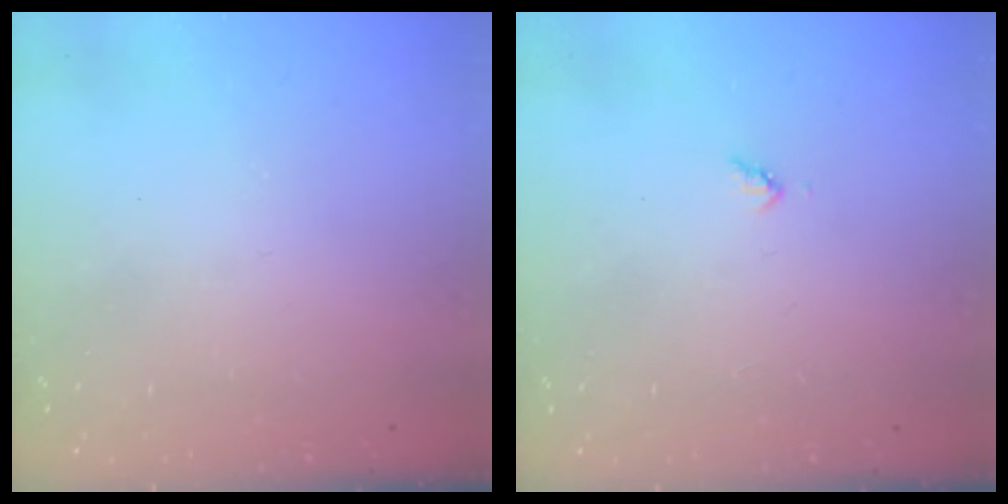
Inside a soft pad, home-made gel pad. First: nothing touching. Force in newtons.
{"total": 3.0, "press": 3.0, "slide": 0.3}